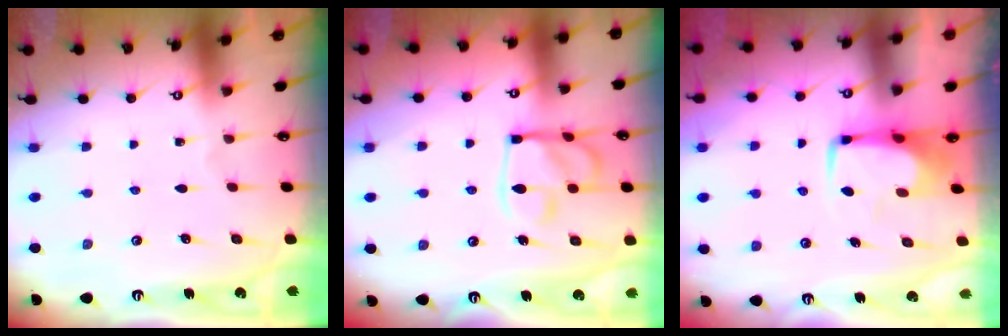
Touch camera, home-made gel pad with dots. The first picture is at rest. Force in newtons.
{"total": 13.3, "press": 13.2, "slide": 1.5}
{"total": 0.0}